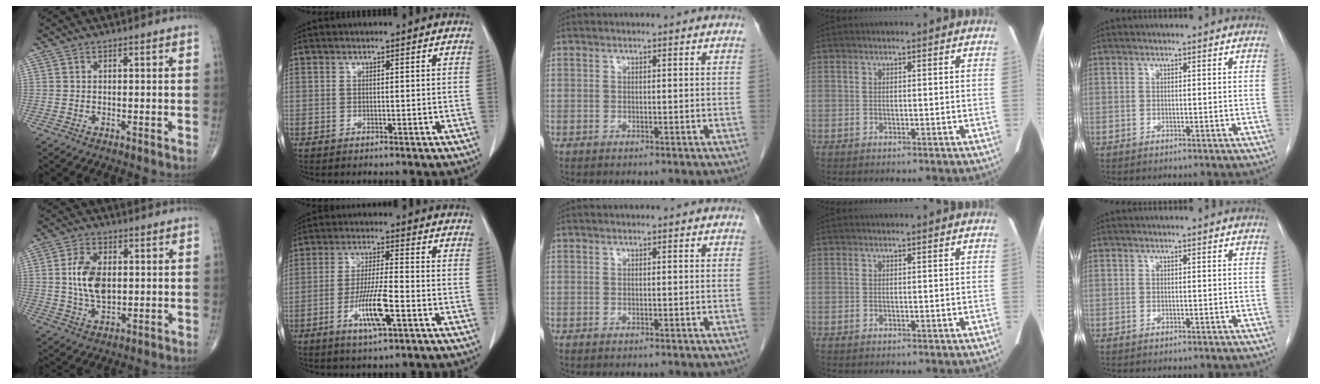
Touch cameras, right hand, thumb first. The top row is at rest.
{"thumb": {"total": 8.9, "force": [0.9, 5.2, 7.2], "torque": [-0.133, -0.006, 0.020]}, "index": {"total": 8.7, "force": [-3.4, 0.9, 7.9], "torque": [-0.153, -0.009, -0.061]}}